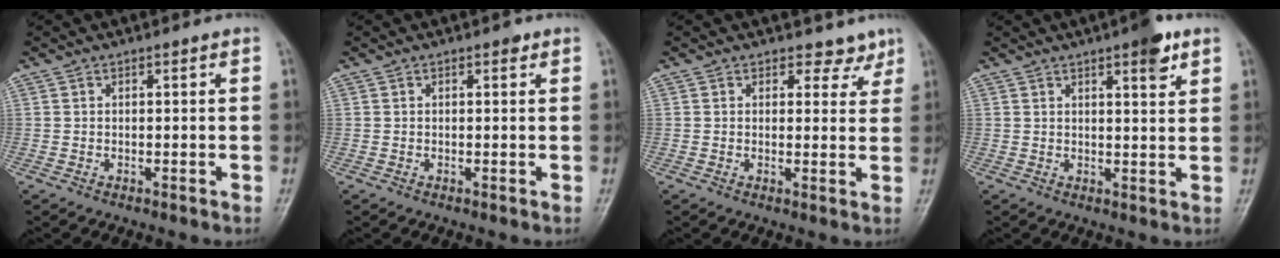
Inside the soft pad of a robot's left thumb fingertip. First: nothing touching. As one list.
[{"total": 0.9, "force": [0.5, 0.5, 0.5], "torque": [0.000, -0.001, 0.003]}, {"total": 3.8, "force": [3.0, 2.4, 0.3], "torque": [0.023, -0.022, 0.028]}, {"total": 5.5, "force": [3.3, 1.4, 4.1], "torque": [-0.046, -0.015, 0.041]}]